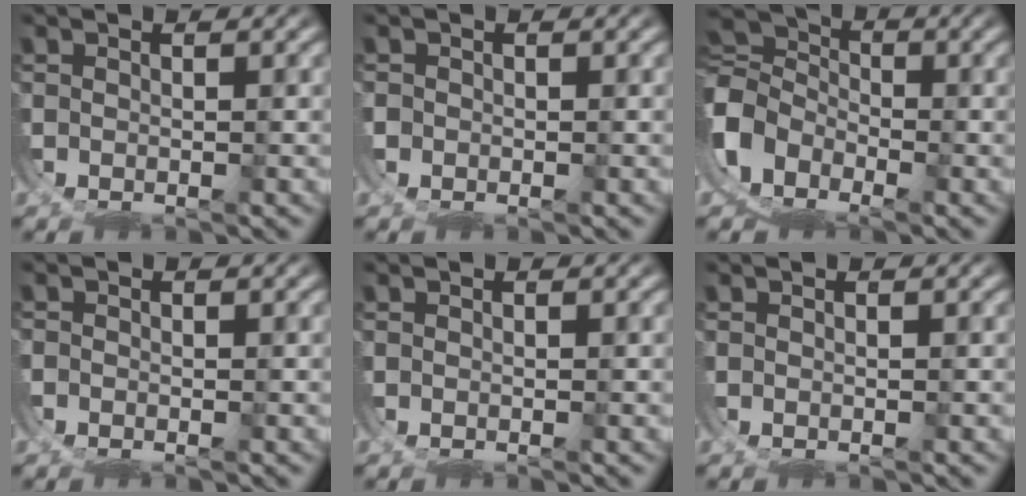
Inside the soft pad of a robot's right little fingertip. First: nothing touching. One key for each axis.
{"total": 1.0, "fx": -0.4, "fy": 0.9, "fz": -0.1, "tx": -0.009, "ty": -0.008, "tz": -0.007}
{"total": 13.7, "fx": -2.0, "fy": 12.6, "fz": 5.2, "tx": -0.170, "ty": -0.033, "tz": -0.046}
{"total": 0.8, "fx": -0.5, "fy": 0.6, "fz": 0.1, "tx": -0.007, "ty": -0.004, "tz": -0.011}
{"total": 0.0}
{"total": 0.0}